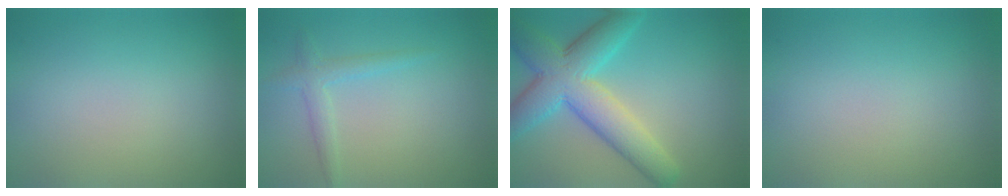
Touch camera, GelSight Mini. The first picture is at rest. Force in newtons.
{"total": 1.8, "press": 1.8, "slide": 0.0}
{"total": 8.2, "press": 8.2, "slide": 0.1}
{"total": 0.0}